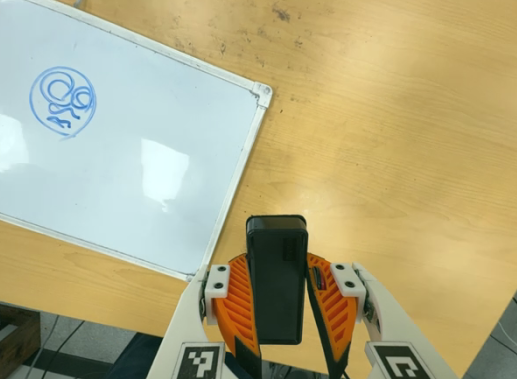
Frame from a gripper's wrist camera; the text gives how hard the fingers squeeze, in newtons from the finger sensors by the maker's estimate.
{"total": 9.3, "left": 7.6, "right": 10.9}